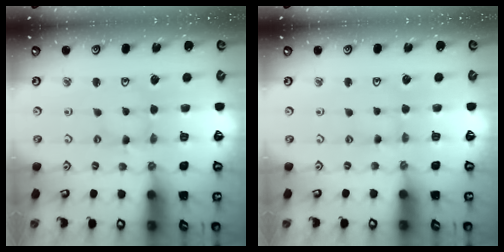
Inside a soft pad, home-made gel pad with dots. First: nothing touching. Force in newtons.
{"total": 1.8, "press": 1.8, "slide": 0.4}